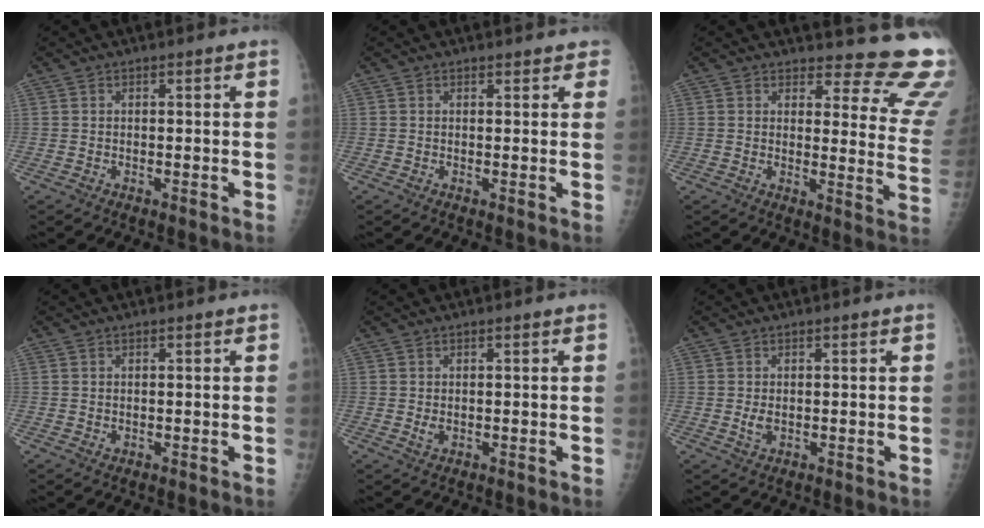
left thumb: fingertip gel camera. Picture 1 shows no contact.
{"total": 2.6, "force": [2.2, 1.1, 0.8], "torque": [0.014, -0.003, 0.015]}
{"total": 15.5, "force": [14.8, 3.3, 3.0], "torque": [0.011, -0.165, 0.136]}
{"total": 0.7, "force": [0.4, 0.3, 0.5], "torque": [-0.008, -0.002, 0.008]}
{"total": 1.4, "force": [0.4, 0.7, 1.1], "torque": [-0.020, -0.004, 0.011]}
{"total": 1.9, "force": [0.3, 1.0, 1.6], "torque": [-0.028, -0.005, 0.009]}